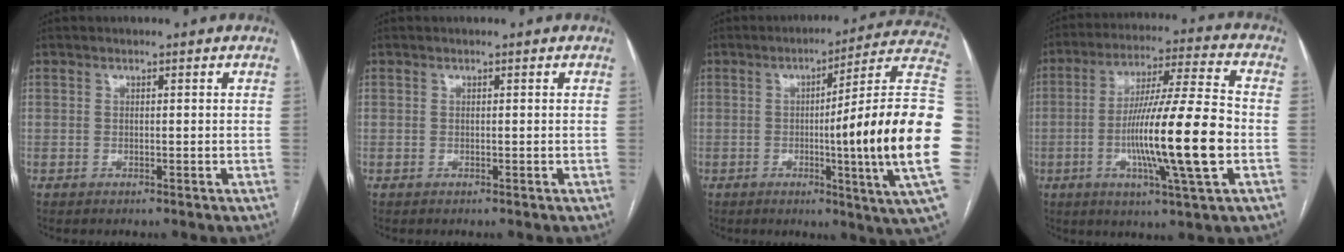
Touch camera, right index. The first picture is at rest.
{"total": 0.0}
{"total": 22.4, "force": [-2.3, -2.7, 22.1], "torque": [-0.221, 0.002, -0.050]}
{"total": 16.9, "force": [-3.5, 0.0, 16.6], "torque": [-0.291, -0.006, -0.065]}